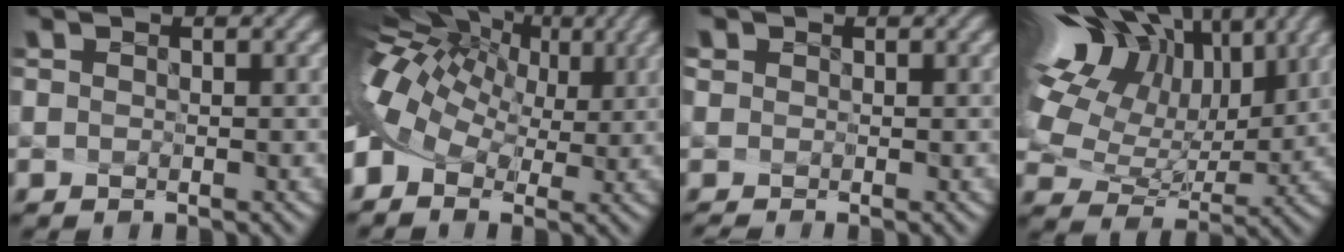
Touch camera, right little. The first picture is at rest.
{"total": 11.5, "force": [4.0, 6.9, 8.3], "torque": [-0.179, 0.021, 0.089]}
{"total": 1.2, "force": [0.1, 1.0, 0.6], "torque": [-0.024, 0.006, 0.009]}
{"total": 15.1, "force": [6.9, 9.1, 9.8], "torque": [-0.216, 0.027, 0.139]}